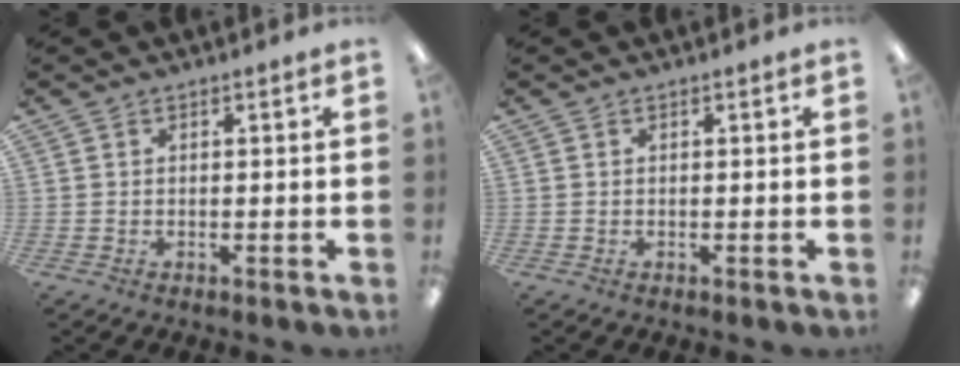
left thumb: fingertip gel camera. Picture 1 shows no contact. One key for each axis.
{"total": 0.0}